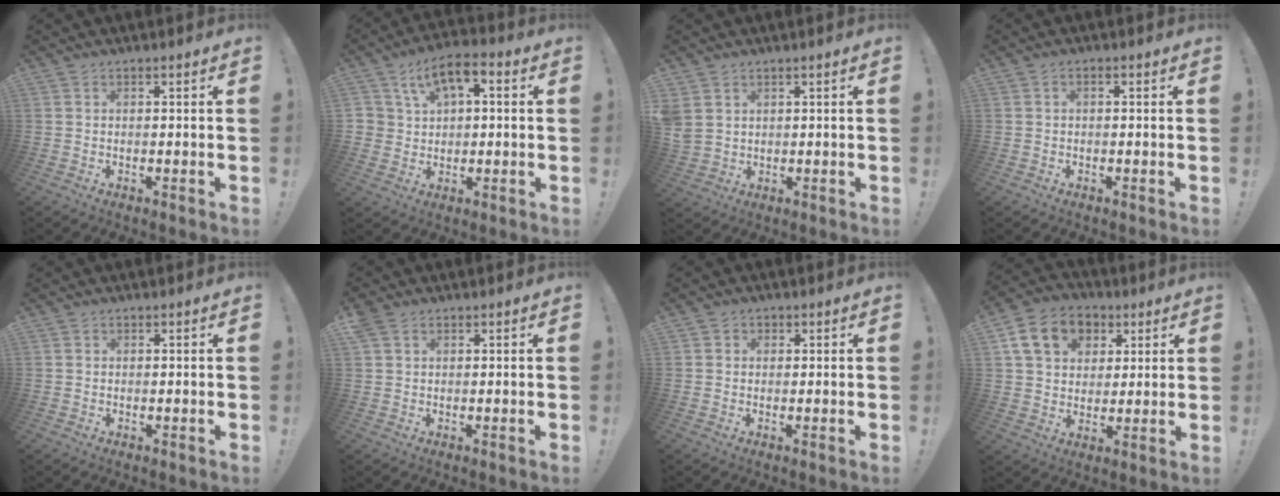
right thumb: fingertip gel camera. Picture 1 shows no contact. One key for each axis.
{"total": 8.7, "fx": 3.2, "fy": 6.0, "fz": 5.4, "tx": -0.086, "ty": -0.005, "tz": 0.061}
{"total": 3.7, "fx": 1.7, "fy": 2.9, "fz": 1.5, "tx": -0.043, "ty": -0.004, "tz": 0.038}
{"total": 1.1, "fx": -0.7, "fy": 0.5, "fz": 0.7, "tx": -0.015, "ty": 0.005, "tz": -0.011}
{"total": 0.7, "fx": 0.1, "fy": 0.7, "fz": -0.1, "tx": 0.004, "ty": 0.001, "tz": 0.001}
{"total": 2.8, "fx": 1.6, "fy": 1.8, "fz": 1.3, "tx": -0.028, "ty": 0.001, "tz": 0.032}
{"total": 1.4, "fx": 0.3, "fy": 1.3, "fz": 0.4, "tx": 0.000, "ty": 0.000, "tz": 0.004}
{"total": 14.9, "fx": 5.8, "fy": 11.4, "fz": 7.6, "tx": -0.109, "ty": -0.015, "tz": 0.114}